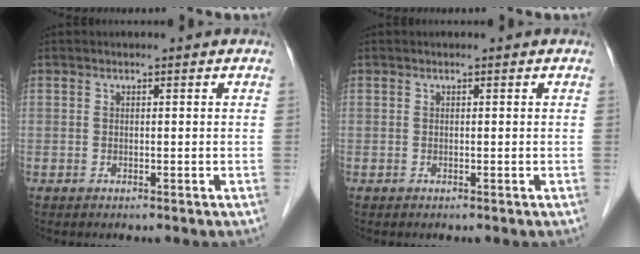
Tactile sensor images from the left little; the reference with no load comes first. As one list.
[{"total": 0.0}]